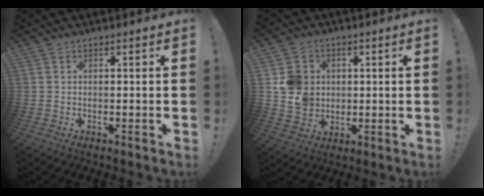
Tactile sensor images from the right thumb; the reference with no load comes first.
{"total": 9.8, "force": [1.9, 8.9, 3.6], "torque": [-0.050, -0.010, 0.041]}